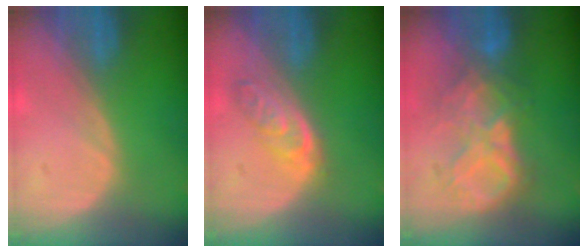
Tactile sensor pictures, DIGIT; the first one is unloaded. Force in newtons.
{"total": 4.6, "press": 4.4, "slide": 1.1}
{"total": 8.6, "press": 7.6, "slide": 4.1}